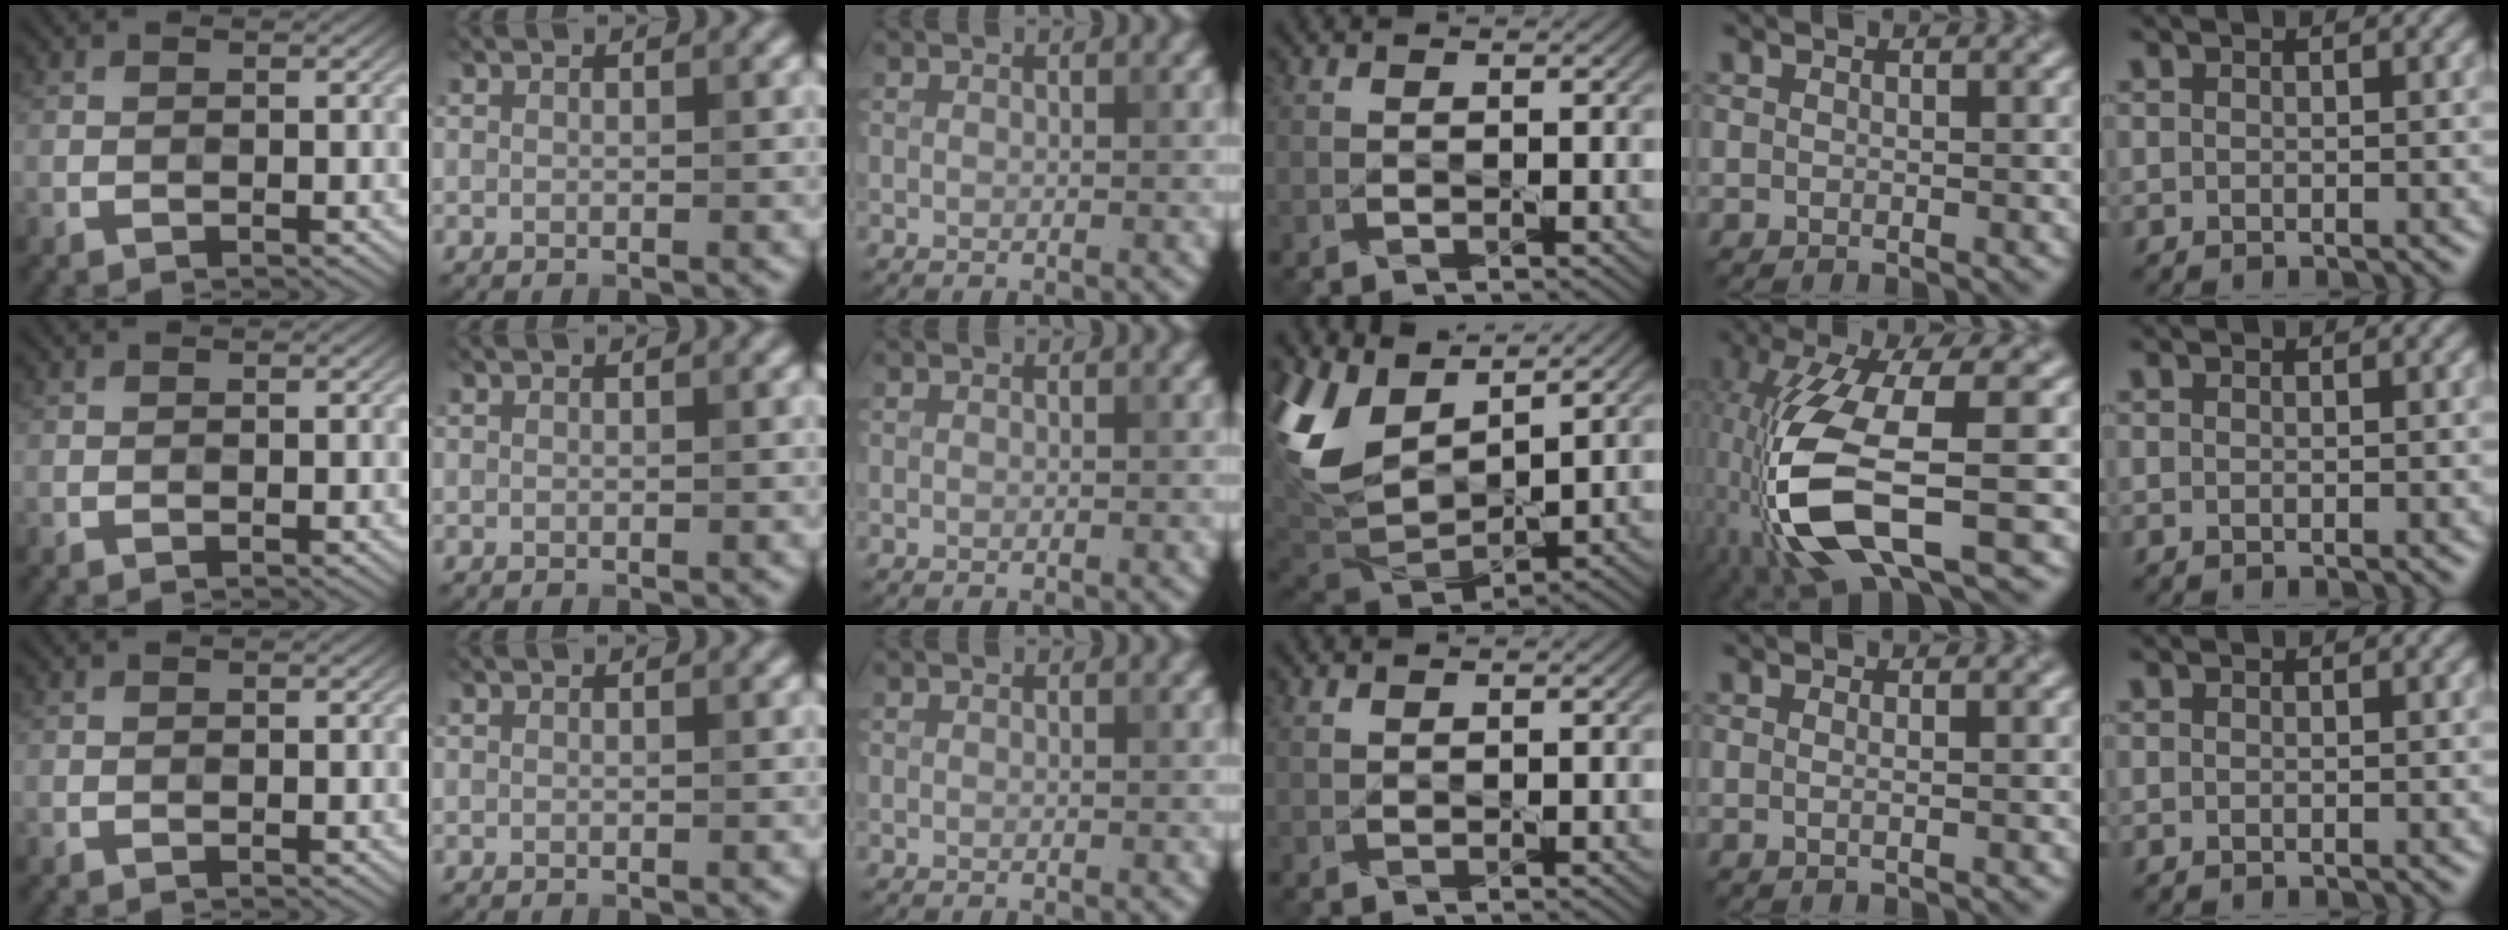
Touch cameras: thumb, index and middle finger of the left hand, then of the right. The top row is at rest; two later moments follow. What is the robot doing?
{"motion": "lift_and_place", "object": "knife"}